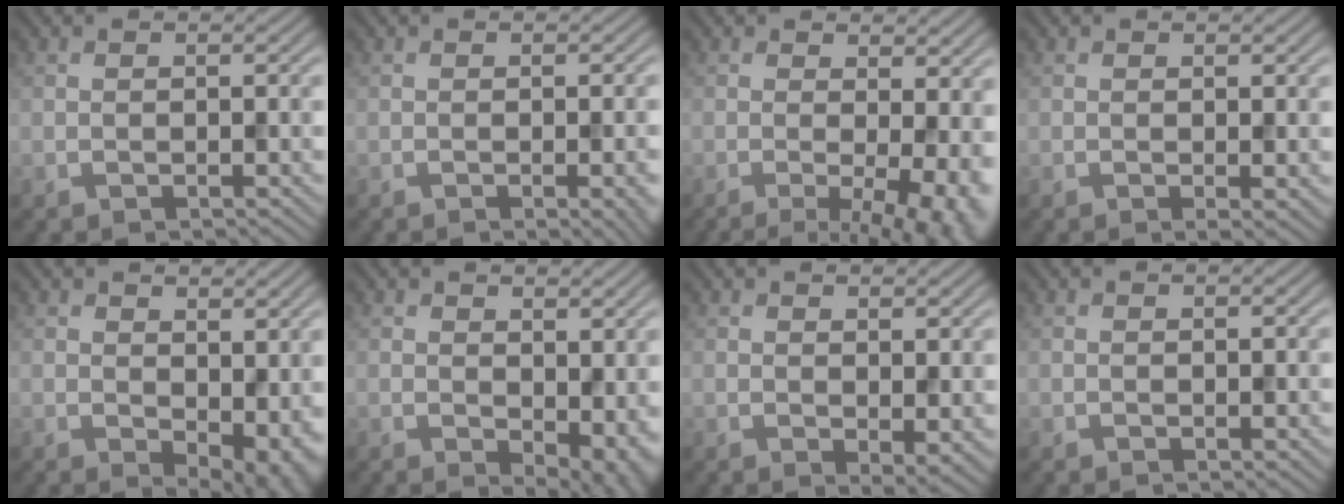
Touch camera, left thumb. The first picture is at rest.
{"total": 3.2, "force": [-1.0, 0.7, 3.0], "torque": [-0.035, 0.001, -0.013]}
{"total": 9.3, "force": [-1.4, 2.8, 8.8], "torque": [-0.113, -0.003, -0.014]}
{"total": 1.3, "force": [0.2, 0.2, 1.2], "torque": [-0.017, -0.007, 0.002]}
{"total": 6.8, "force": [0.3, 4.0, 5.5], "torque": [-0.074, -0.020, 0.017]}
{"total": 5.6, "force": [0.1, 3.2, 4.6], "torque": [-0.066, -0.017, 0.012]}
{"total": 2.6, "force": [0.8, 1.0, 2.3], "torque": [-0.037, -0.008, 0.017]}
{"total": 0.0}